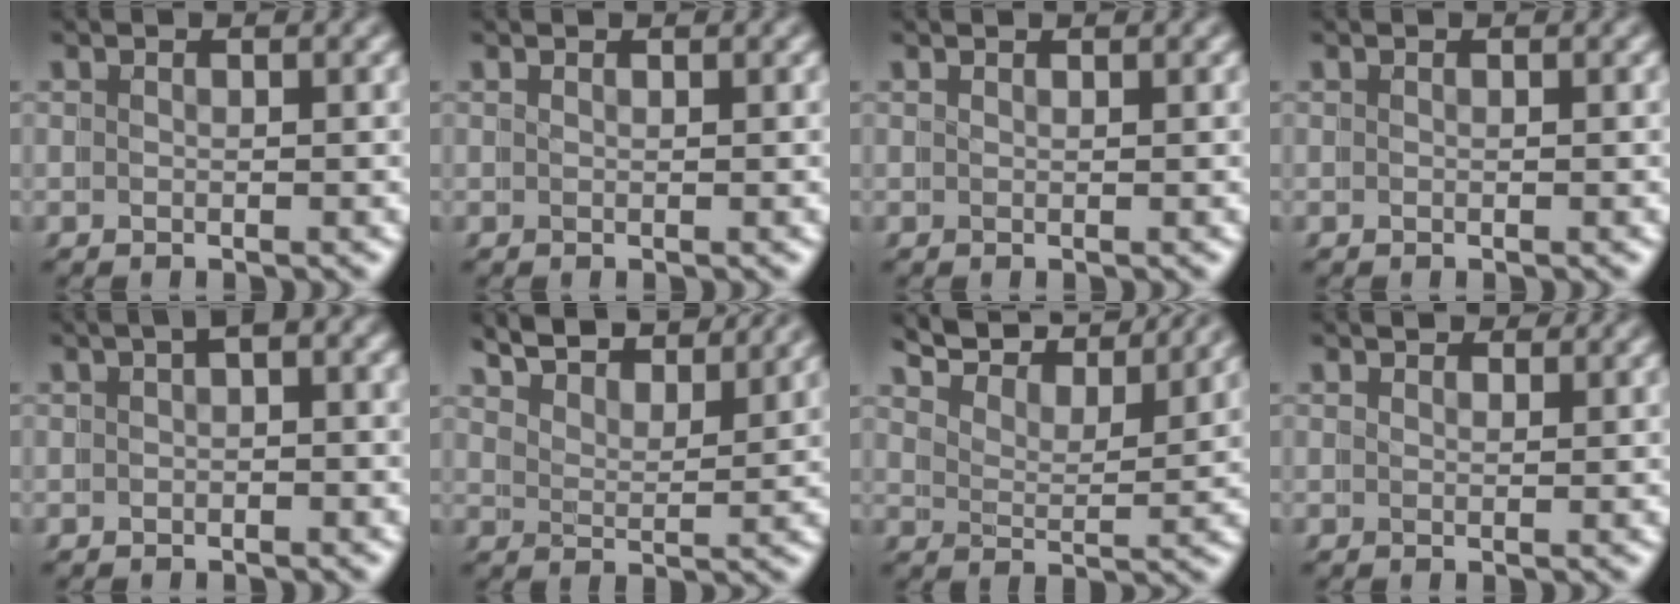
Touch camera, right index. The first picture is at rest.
{"total": 0.0}
{"total": 0.5, "force": [0.3, -0.4, -0.1], "torque": [-0.002, -0.002, 0.006]}
{"total": 0.0}
{"total": 2.0, "force": [0.3, 1.1, 1.6], "torque": [-0.006, 0.014, -0.004]}
{"total": 6.3, "force": [6.2, 0.3, 1.4], "torque": [-0.027, 0.011, 0.095]}
{"total": 8.4, "force": [8.0, 1.0, 2.4], "torque": [-0.044, 0.023, 0.119]}
{"total": 1.5, "force": [1.4, -0.5, -0.1], "torque": [0.009, 0.000, 0.023]}